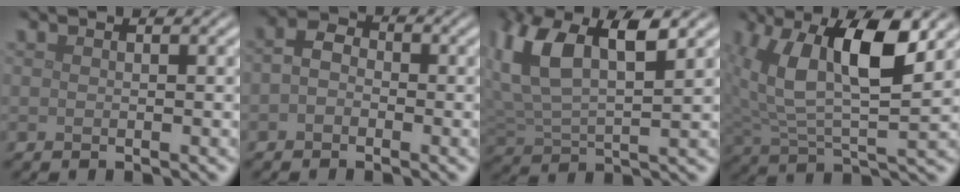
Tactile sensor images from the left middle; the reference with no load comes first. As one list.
[{"total": 2.1, "force": [-0.6, 1.7, 1.1], "torque": [-0.024, 0.003, -0.021]}, {"total": 8.4, "force": [3.9, 3.7, 6.5], "torque": [-0.141, 0.010, 0.067]}, {"total": 9.5, "force": [3.7, 4.1, 7.8], "torque": [-0.158, 0.002, 0.061]}]